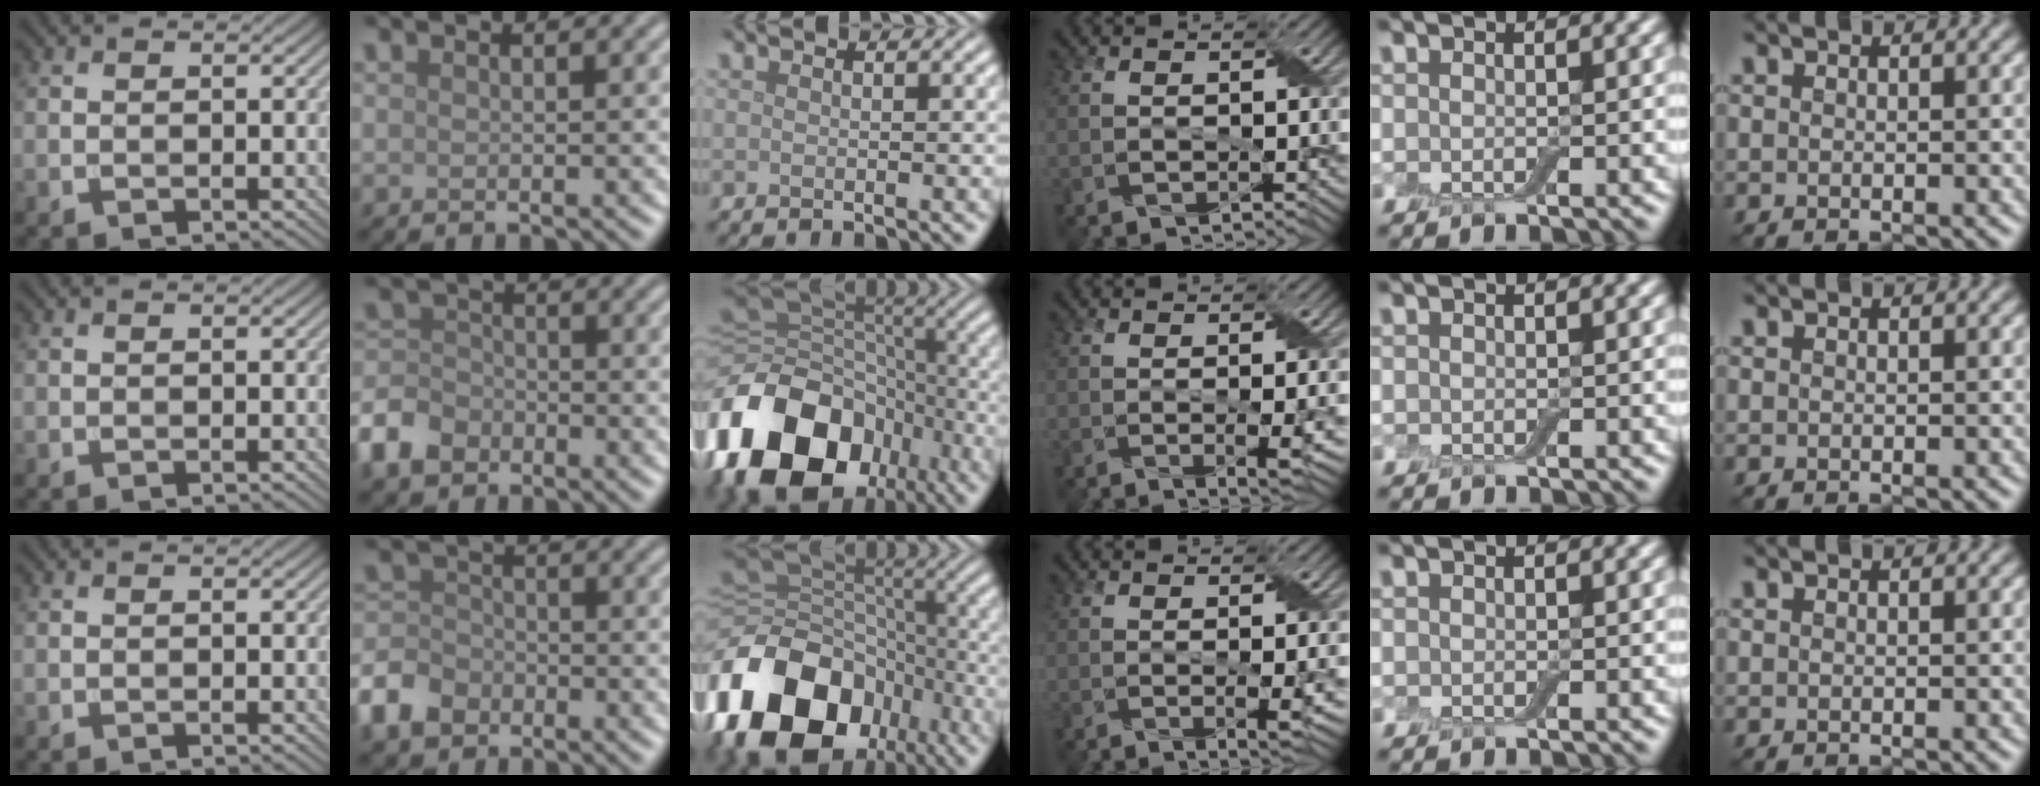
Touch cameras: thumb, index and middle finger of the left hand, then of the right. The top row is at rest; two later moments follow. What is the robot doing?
{"motion": "fold", "object": "aluminum foil"}